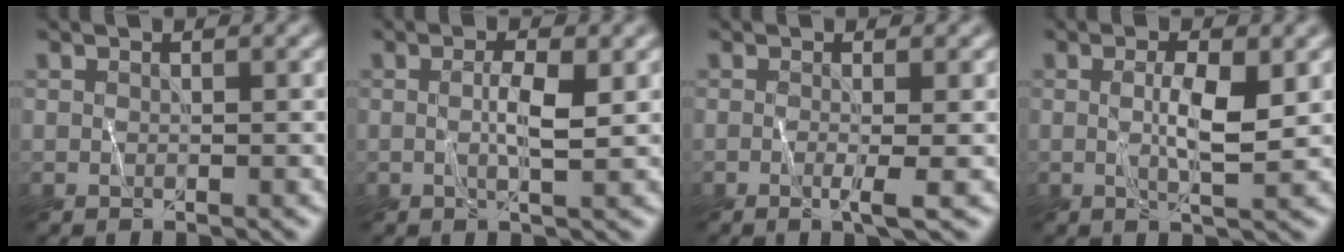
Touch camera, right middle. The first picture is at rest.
{"total": 2.2, "force": [0.3, 0.1, 2.1], "torque": [-0.040, 0.006, 0.004]}
{"total": 1.8, "force": [-0.4, 0.3, 1.8], "torque": [-0.027, 0.002, -0.009]}
{"total": 3.2, "force": [0.4, 0.5, 3.1], "torque": [-0.057, 0.003, 0.010]}